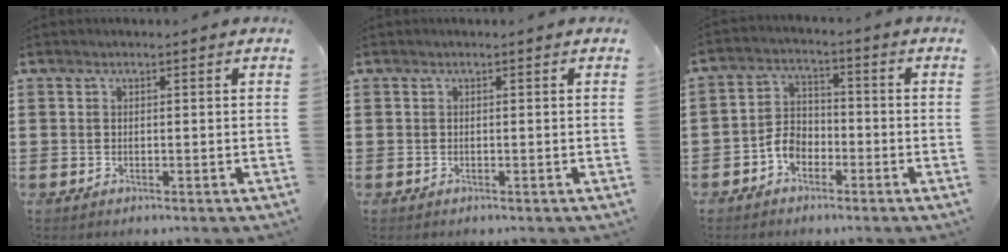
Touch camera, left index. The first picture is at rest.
{"total": 0.0}
{"total": 4.3, "force": [-2.6, 2.8, 2.1], "torque": [-0.056, 0.008, -0.054]}